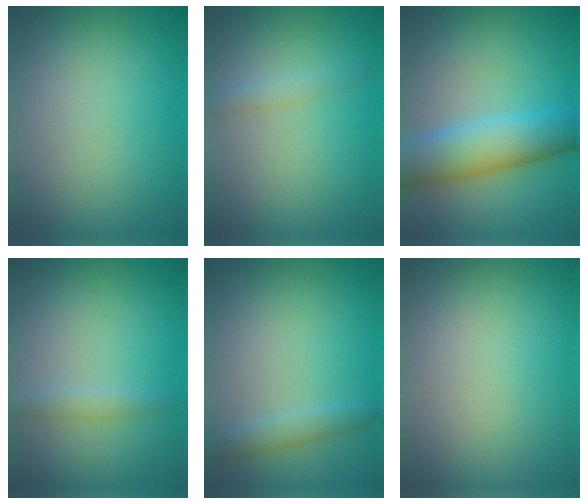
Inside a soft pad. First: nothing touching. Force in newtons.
{"total": 1.3, "press": 1.3, "slide": 0.0}
{"total": 7.3, "press": 7.3, "slide": 0.1}
{"total": 1.4, "press": 1.4, "slide": 0.1}
{"total": 1.8, "press": 1.8, "slide": 0.1}
{"total": 0.0}